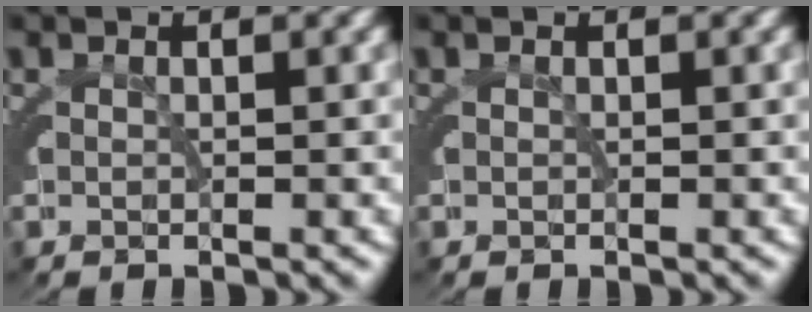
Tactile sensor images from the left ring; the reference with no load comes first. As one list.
[{"total": 0.0}]